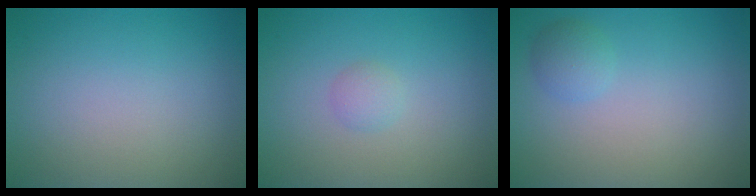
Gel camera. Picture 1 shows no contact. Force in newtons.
{"total": 1.0, "press": 1.0, "slide": 0.0}
{"total": 1.5, "press": 1.5, "slide": 0.1}